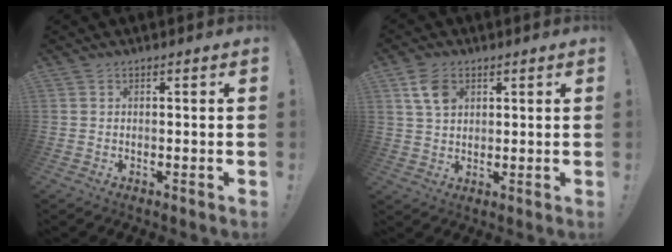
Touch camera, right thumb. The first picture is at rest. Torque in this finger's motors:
{"motor_torque": [0.52, 0.44, 0.04, -0.46, 0.00]}